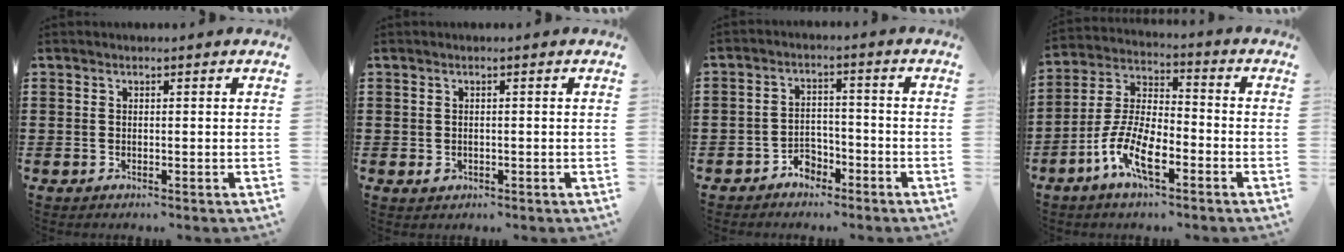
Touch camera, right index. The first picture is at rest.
{"total": 1.0, "force": [-0.3, 0.8, 0.5], "torque": [-0.012, 0.003, -0.006]}
{"total": 3.3, "force": [-2.7, 1.9, 0.4], "torque": [-0.014, 0.008, -0.057]}
{"total": 9.3, "force": [-4.7, 3.5, 7.3], "torque": [-0.179, -0.006, -0.095]}